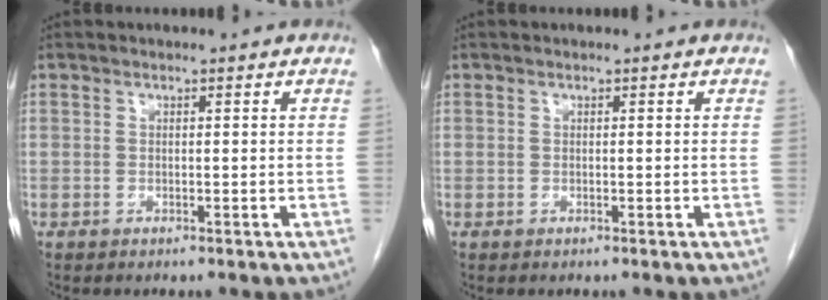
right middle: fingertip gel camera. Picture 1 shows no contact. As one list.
[{"total": 0.0}]